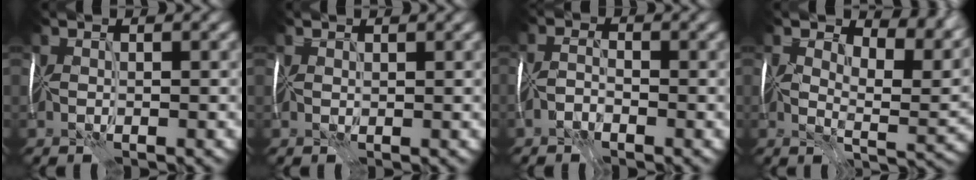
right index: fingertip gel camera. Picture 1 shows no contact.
{"total": 0.9, "force": [0.7, 0.6, 0.2], "torque": [-0.007, 0.005, 0.006]}
{"total": 1.9, "force": [-1.8, -0.4, 0.1], "torque": [0.000, 0.004, -0.038]}
{"total": 6.6, "force": [4.4, 2.8, 4.1], "torque": [-0.052, -0.005, 0.063]}